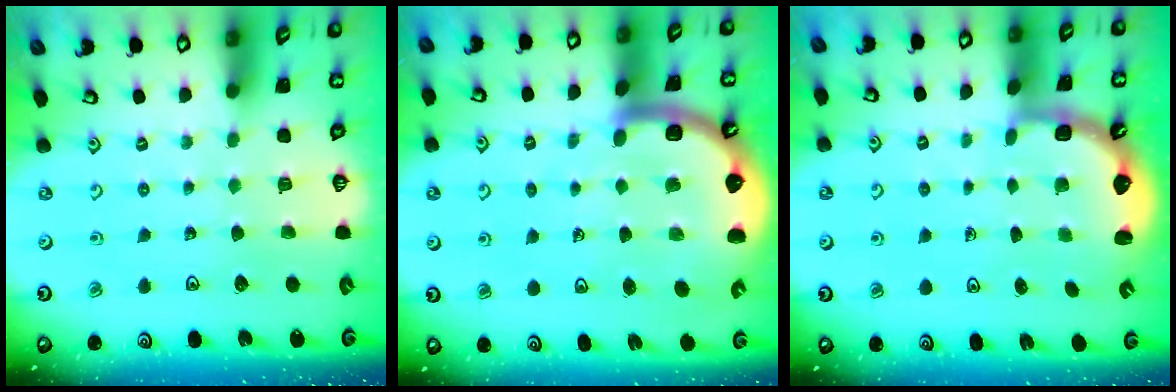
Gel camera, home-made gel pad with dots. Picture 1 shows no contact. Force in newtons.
{"total": 9.2, "press": 8.9, "slide": 2.2}
{"total": 2.5, "press": 2.2, "slide": 1.3}